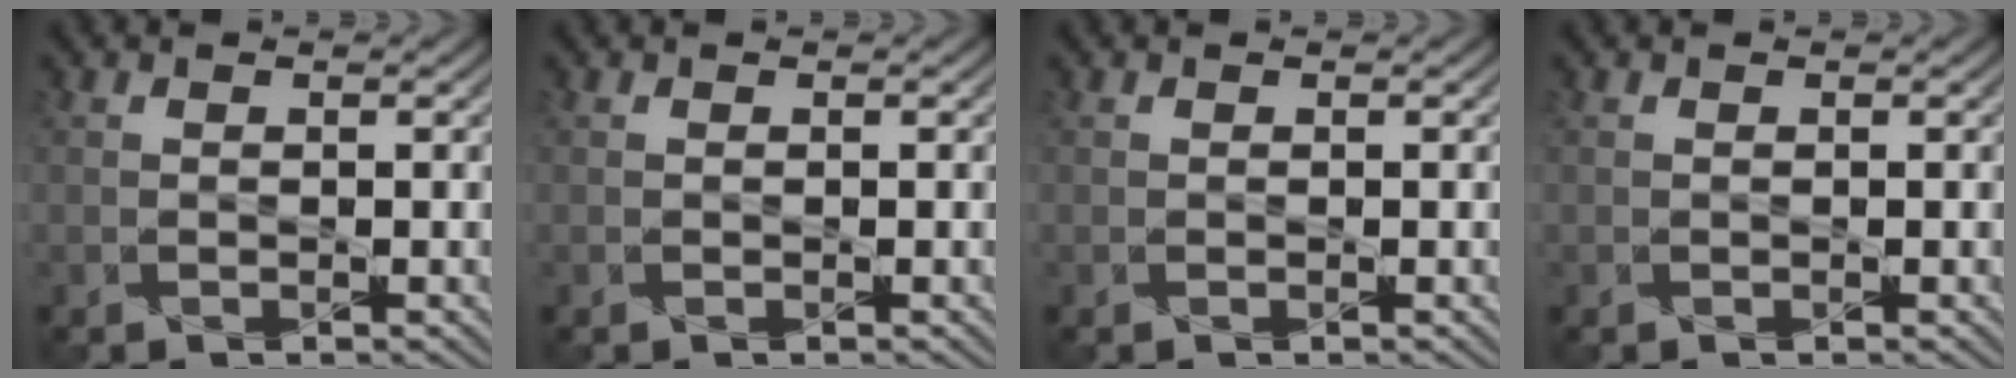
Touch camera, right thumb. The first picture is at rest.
{"total": 0.0}
{"total": 0.0}
{"total": 0.0}